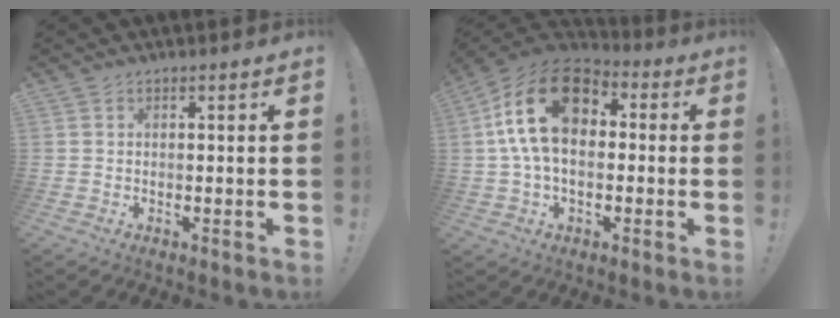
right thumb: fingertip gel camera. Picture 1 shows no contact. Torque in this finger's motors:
{"motor_torque": [1.66, 3.35, 1.15, -0.50, 0.31]}